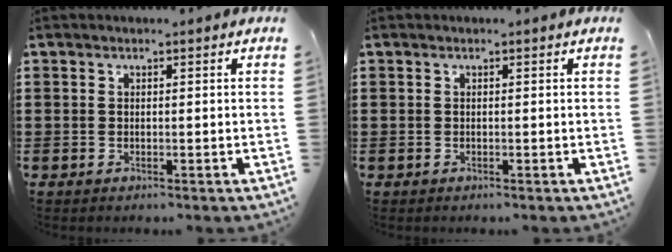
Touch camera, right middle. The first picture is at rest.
{"total": 0.0}